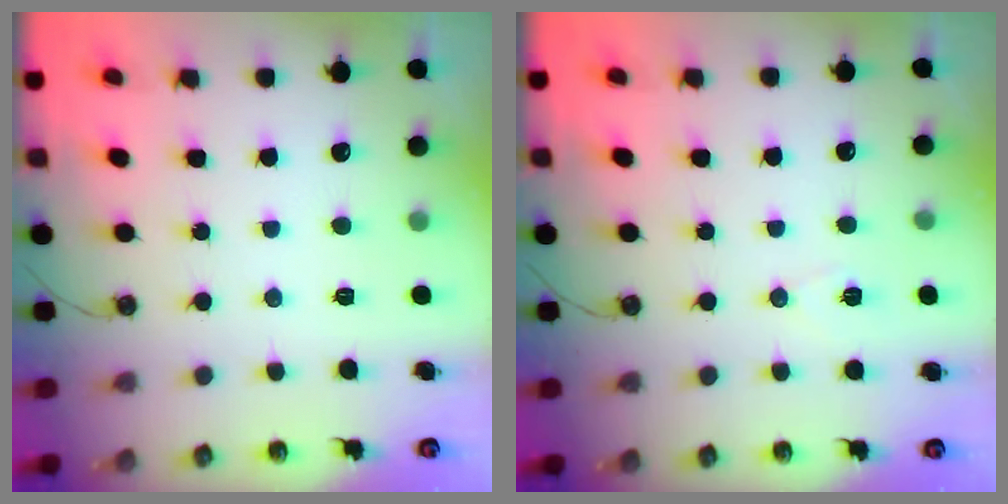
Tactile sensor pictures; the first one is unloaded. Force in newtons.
{"total": 5.8, "press": 3.8, "slide": 4.4}